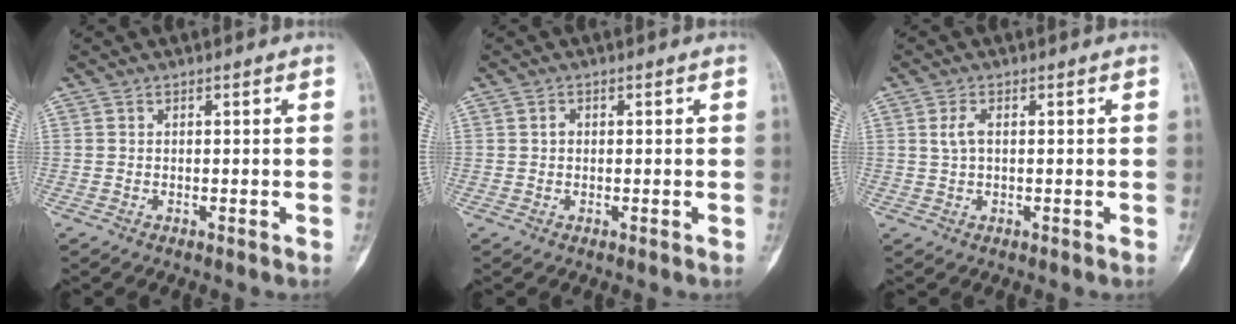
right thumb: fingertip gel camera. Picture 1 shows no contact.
{"total": 1.0, "force": [0.1, 0.8, 0.6], "torque": [-0.008, 0.003, 0.001]}
{"total": 2.5, "force": [0.5, 1.3, 2.1], "torque": [-0.046, 0.004, 0.010]}